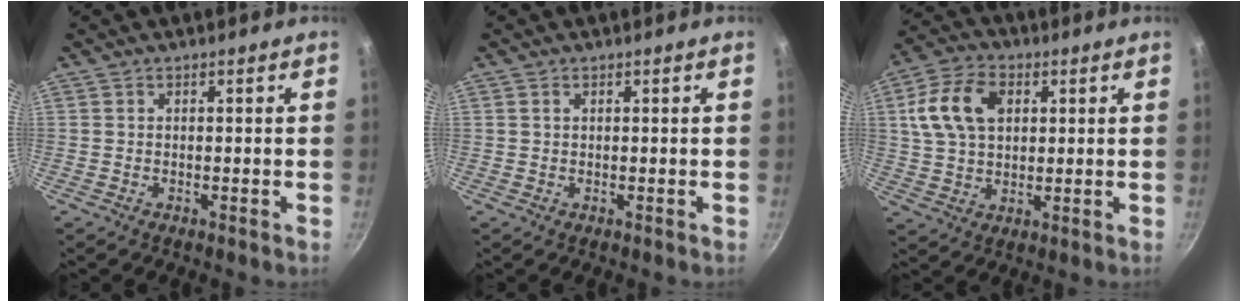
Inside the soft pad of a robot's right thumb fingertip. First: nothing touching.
{"total": 0.6, "force": [0.3, 0.3, 0.4], "torque": [-0.006, 0.002, 0.005]}
{"total": 12.3, "force": [3.3, 8.4, 8.4], "torque": [-0.143, 0.006, 0.053]}